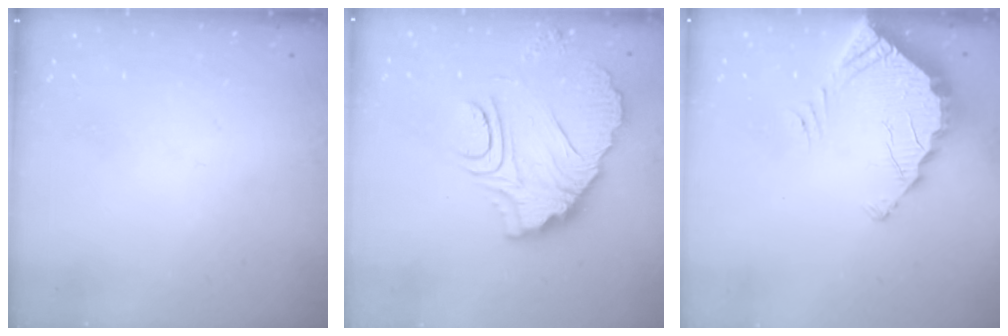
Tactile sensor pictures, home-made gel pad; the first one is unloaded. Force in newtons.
{"total": 12.0, "press": 12.0, "slide": 1.0}
{"total": 4.5, "press": 4.5, "slide": 0.2}